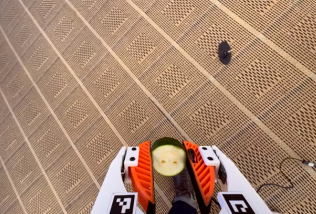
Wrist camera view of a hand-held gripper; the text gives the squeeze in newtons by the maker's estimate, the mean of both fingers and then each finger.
{"total": 9.2, "left": 8.8, "right": 9.5}